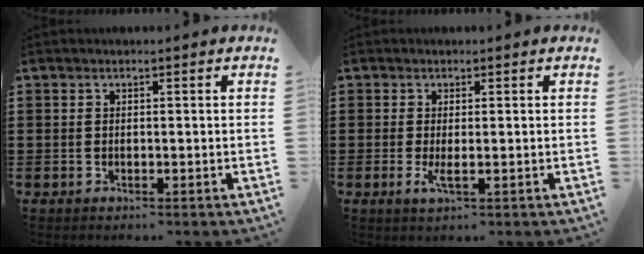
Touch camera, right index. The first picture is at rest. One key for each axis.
{"total": 2.0, "fx": -0.3, "fy": 0.3, "fz": 1.9, "tx": -0.042, "ty": -0.009, "tz": -0.006}